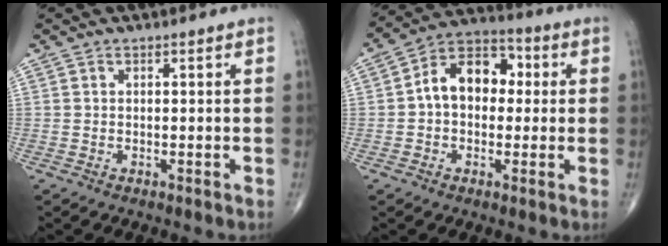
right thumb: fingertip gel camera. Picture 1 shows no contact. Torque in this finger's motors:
{"motor_torque": [0.76, 2.47, 0.72, -0.24, 0.08]}